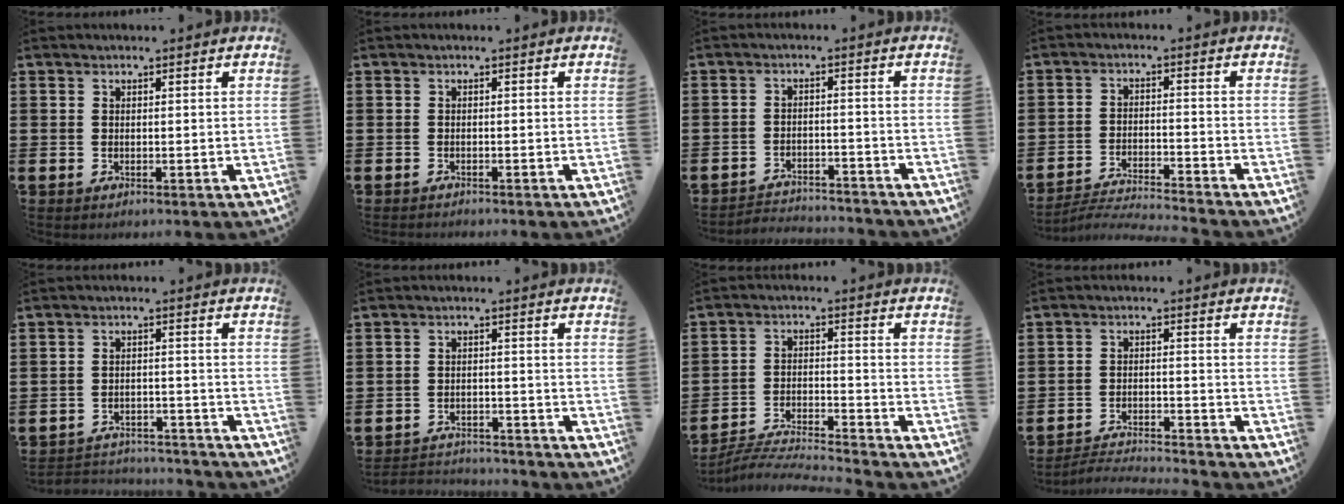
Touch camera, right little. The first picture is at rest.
{"total": 0.5, "force": [-0.5, 0.0, -0.1], "torque": [0.000, -0.002, -0.010]}
{"total": 2.9, "force": [-2.9, 0.2, -0.2], "torque": [-0.004, 0.003, -0.063]}
{"total": 3.5, "force": [-3.4, -0.3, 0.4], "torque": [-0.007, -0.002, -0.072]}
{"total": 3.1, "force": [-3.1, 0.4, -0.1], "torque": [-0.006, 0.003, -0.067]}
{"total": 2.8, "force": [-2.8, 0.3, -0.2], "torque": [-0.005, 0.000, -0.060]}
{"total": 4.6, "force": [-4.5, 0.0, 0.9], "torque": [-0.024, -0.007, -0.092]}
{"total": 2.9, "force": [-2.9, 0.0, 0.1], "torque": [-0.007, 0.004, -0.063]}